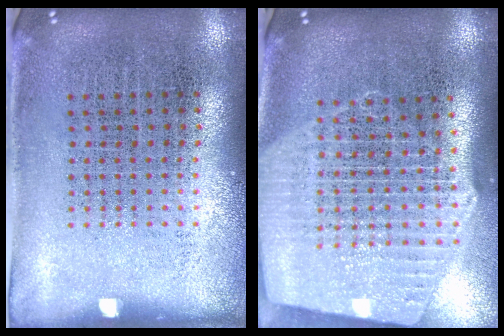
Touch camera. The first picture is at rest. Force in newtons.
{"total": 2.7, "press": 2.3, "slide": 1.4}